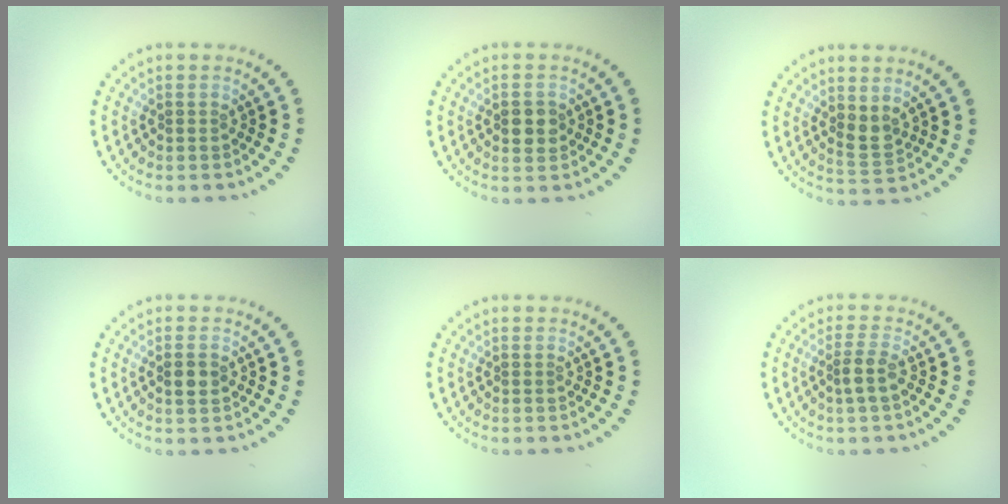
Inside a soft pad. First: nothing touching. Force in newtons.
{"total": 2.2, "press": 2.2, "slide": 0.1}
{"total": 1.7, "press": 1.5, "slide": 0.7}
{"total": 1.6, "press": 1.5, "slide": 0.3}
{"total": 0.0}
{"total": 1.8, "press": 1.4, "slide": 1.2}